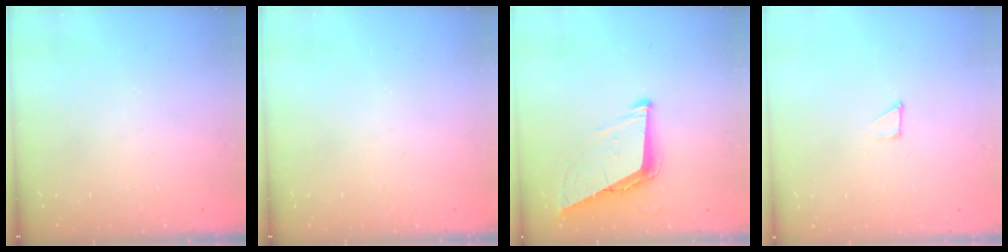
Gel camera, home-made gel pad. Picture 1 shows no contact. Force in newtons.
{"total": 0.0}
{"total": 9.0, "press": 8.6, "slide": 2.6}
{"total": 1.2, "press": 1.2, "slide": 0.0}